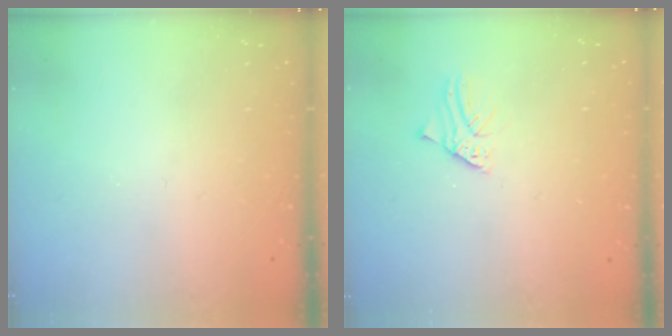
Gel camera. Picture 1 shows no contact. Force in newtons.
{"total": 1.1, "press": 1.1, "slide": 0.1}